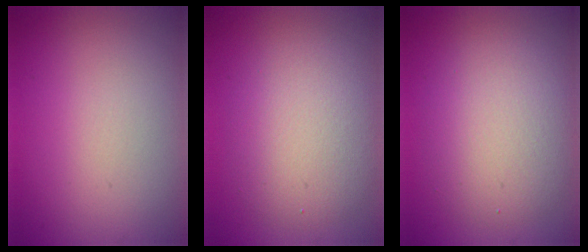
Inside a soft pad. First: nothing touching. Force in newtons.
{"total": 4.8, "press": 4.8, "slide": 0.3}
{"total": 5.1, "press": 5.1, "slide": 0.3}